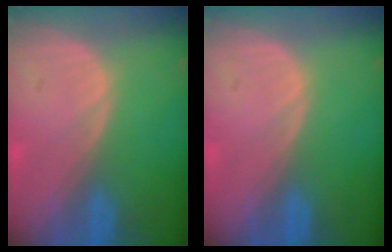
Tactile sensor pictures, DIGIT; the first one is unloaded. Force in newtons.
{"total": 0.0}